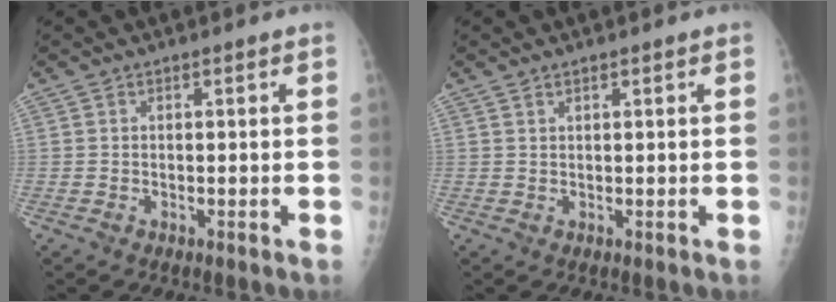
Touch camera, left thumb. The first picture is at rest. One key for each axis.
{"total": 0.6, "fx": 0.6, "fy": 0.2, "fz": 0.1, "tx": -0.003, "ty": -0.004, "tz": 0.011}